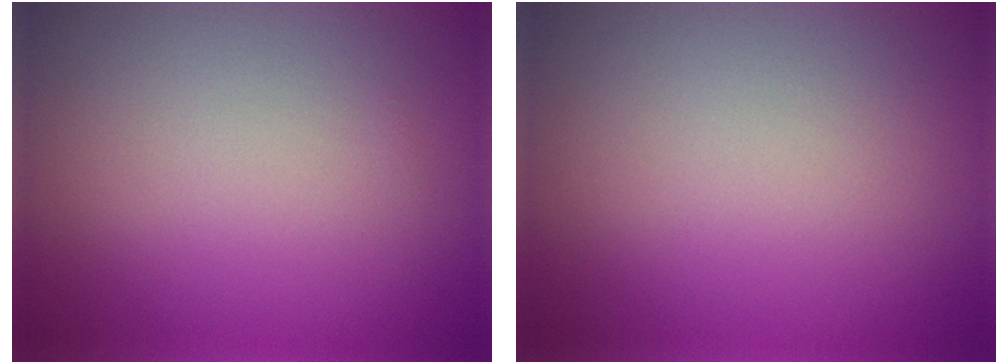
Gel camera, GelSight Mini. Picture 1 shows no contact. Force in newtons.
{"total": 0.0}